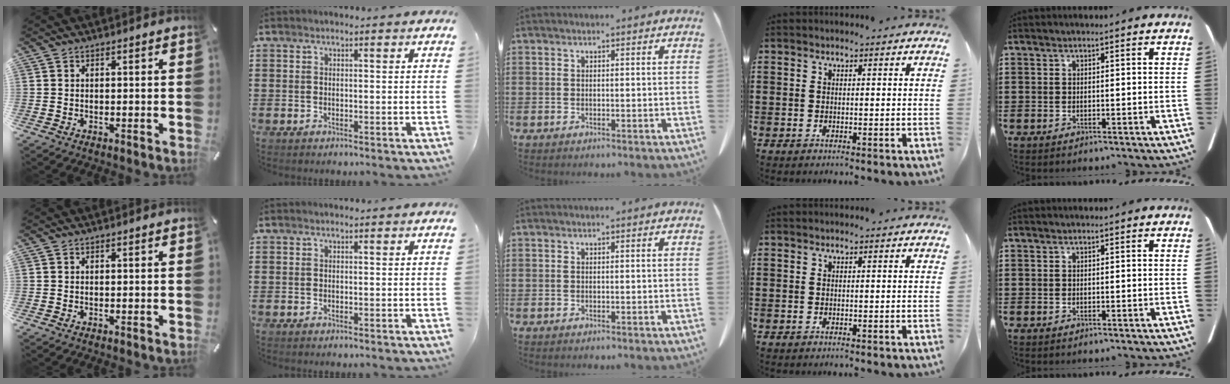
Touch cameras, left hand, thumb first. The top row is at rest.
{}